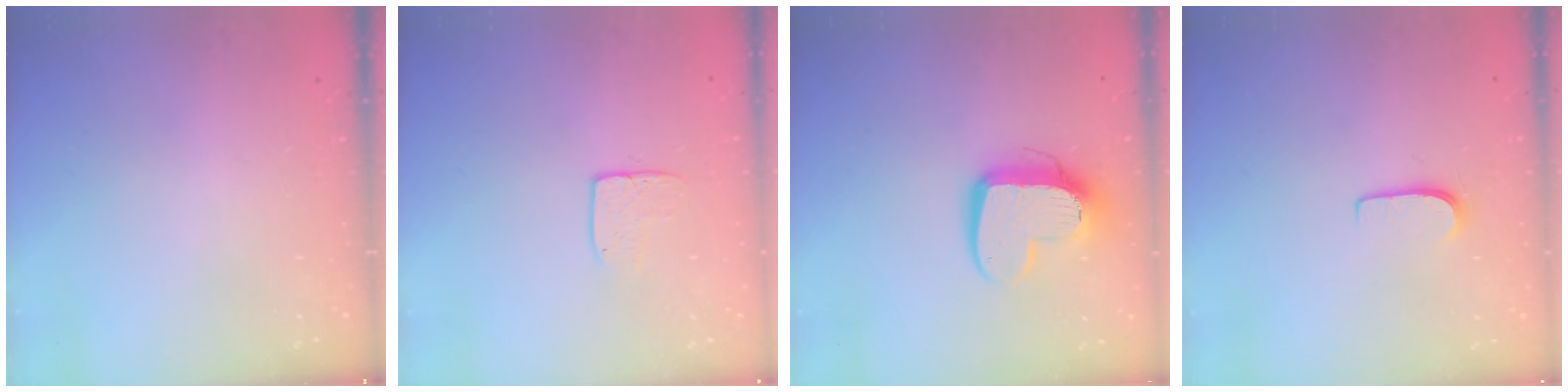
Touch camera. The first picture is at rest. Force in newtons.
{"total": 6.5, "press": 6.5, "slide": 0.4}
{"total": 13.3, "press": 13.2, "slide": 1.2}
{"total": 5.4, "press": 5.3, "slide": 0.5}